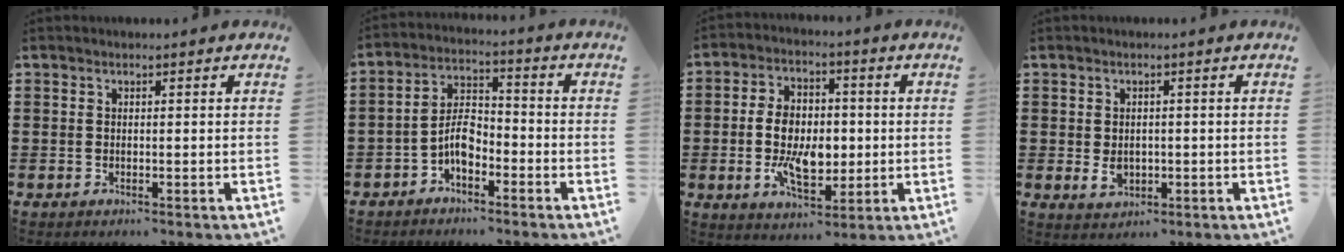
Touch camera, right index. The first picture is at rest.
{"total": 5.5, "force": [-2.7, 2.9, 3.9], "torque": [-0.083, 0.010, -0.054]}
{"total": 9.5, "force": [-0.6, 5.8, 7.5], "torque": [-0.147, 0.003, -0.016]}
{"total": 2.6, "force": [-0.3, 2.0, 1.7], "torque": [-0.028, 0.001, -0.007]}